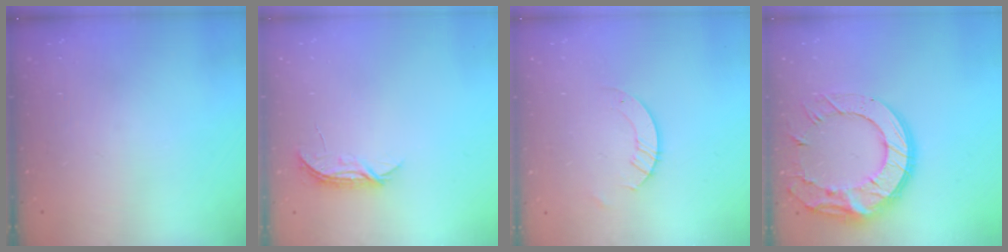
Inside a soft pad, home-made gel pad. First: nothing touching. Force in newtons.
{"total": 4.0, "press": 4.0, "slide": 0.5}
{"total": 2.6, "press": 2.6, "slide": 0.2}
{"total": 17.6, "press": 17.5, "slide": 1.2}